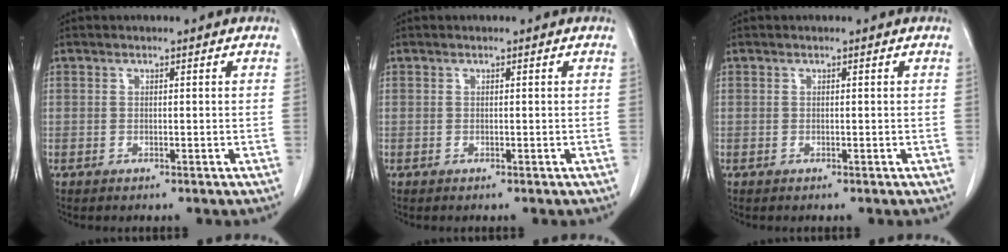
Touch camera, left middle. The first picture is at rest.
{"total": 0.0}
{"total": 0.0}